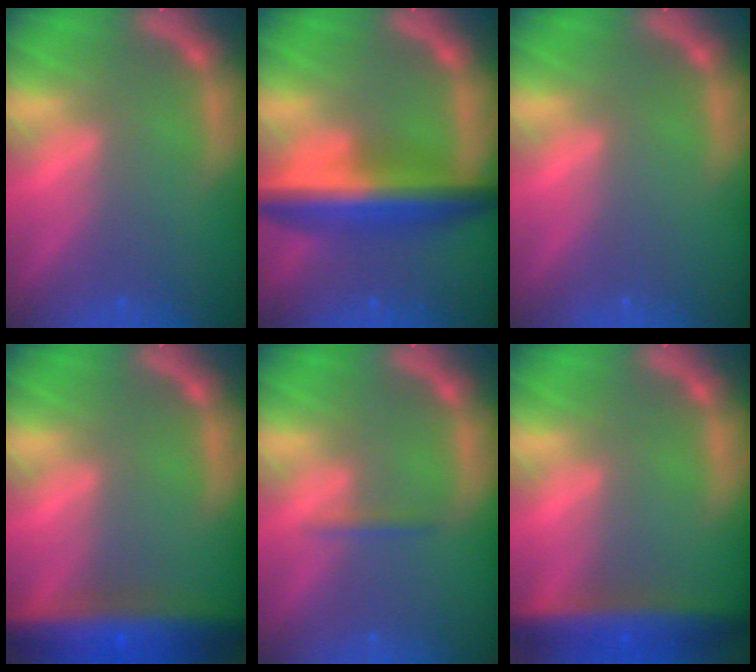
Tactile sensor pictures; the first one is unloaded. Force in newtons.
{"total": 8.0}
{"total": 0.0}
{"total": 9.5}
{"total": 0.9}
{"total": 6.9}